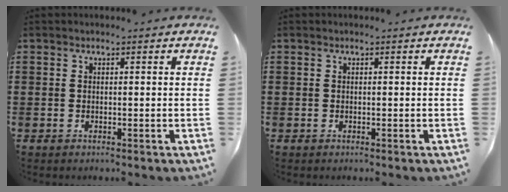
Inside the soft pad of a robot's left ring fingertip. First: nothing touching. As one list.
[{"total": 0.0}]